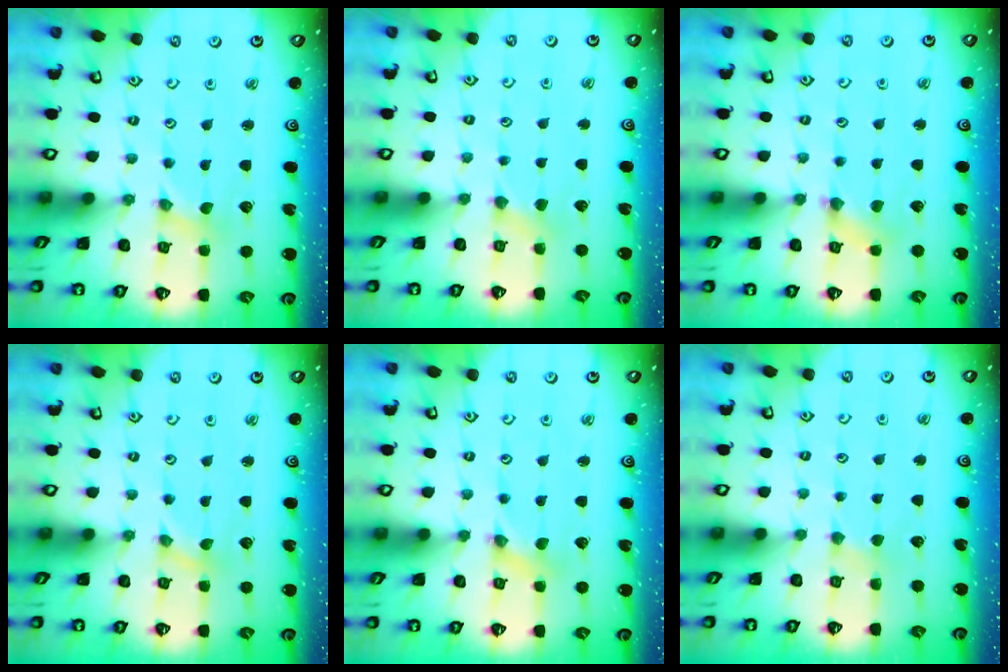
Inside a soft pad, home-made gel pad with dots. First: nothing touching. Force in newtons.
{"total": 3.0, "press": 2.9, "slide": 0.5}
{"total": 1.5, "press": 1.4, "slide": 0.3}
{"total": 0.0}
{"total": 1.3, "press": 1.3, "slide": 0.3}
{"total": 2.0, "press": 2.0, "slide": 0.3}